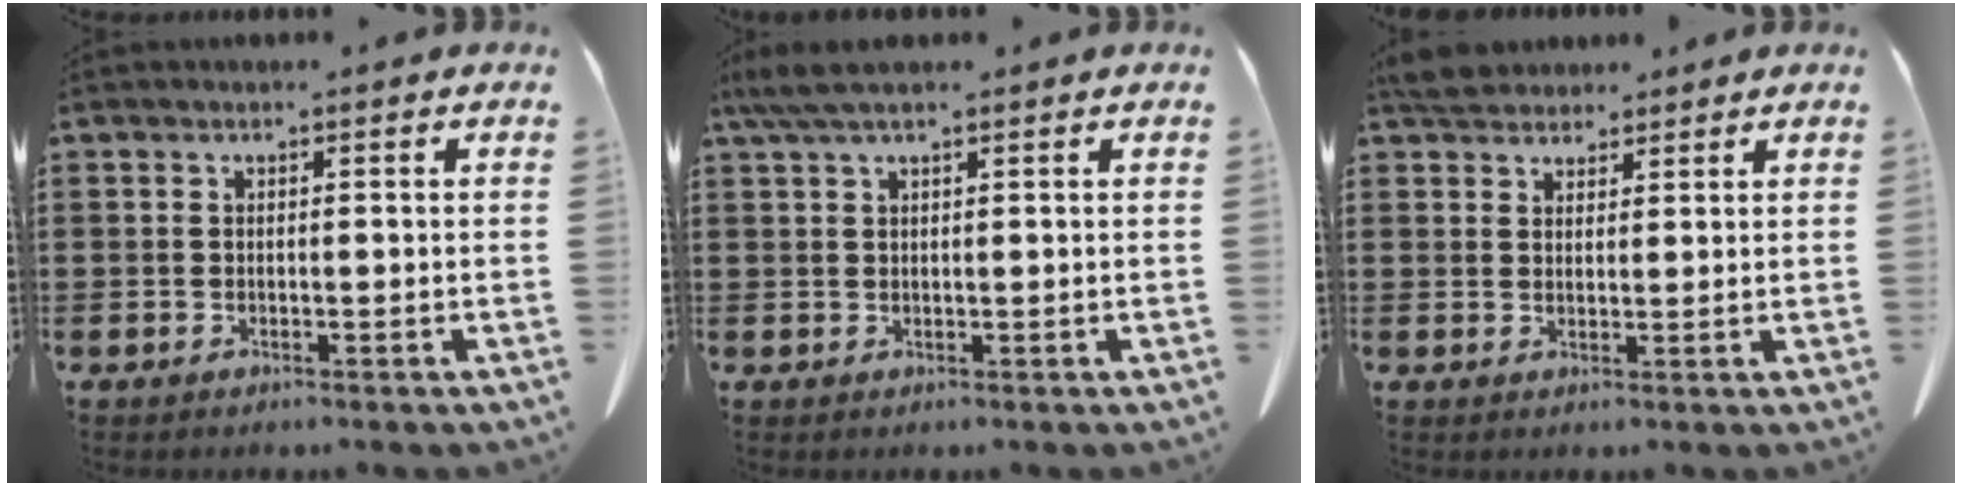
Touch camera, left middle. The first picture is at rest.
{"total": 3.3, "force": [2.1, 0.5, 2.5], "torque": [-0.052, 0.003, 0.039]}
{"total": 4.2, "force": [3.8, 1.5, 1.0], "torque": [-0.023, -0.004, 0.073]}